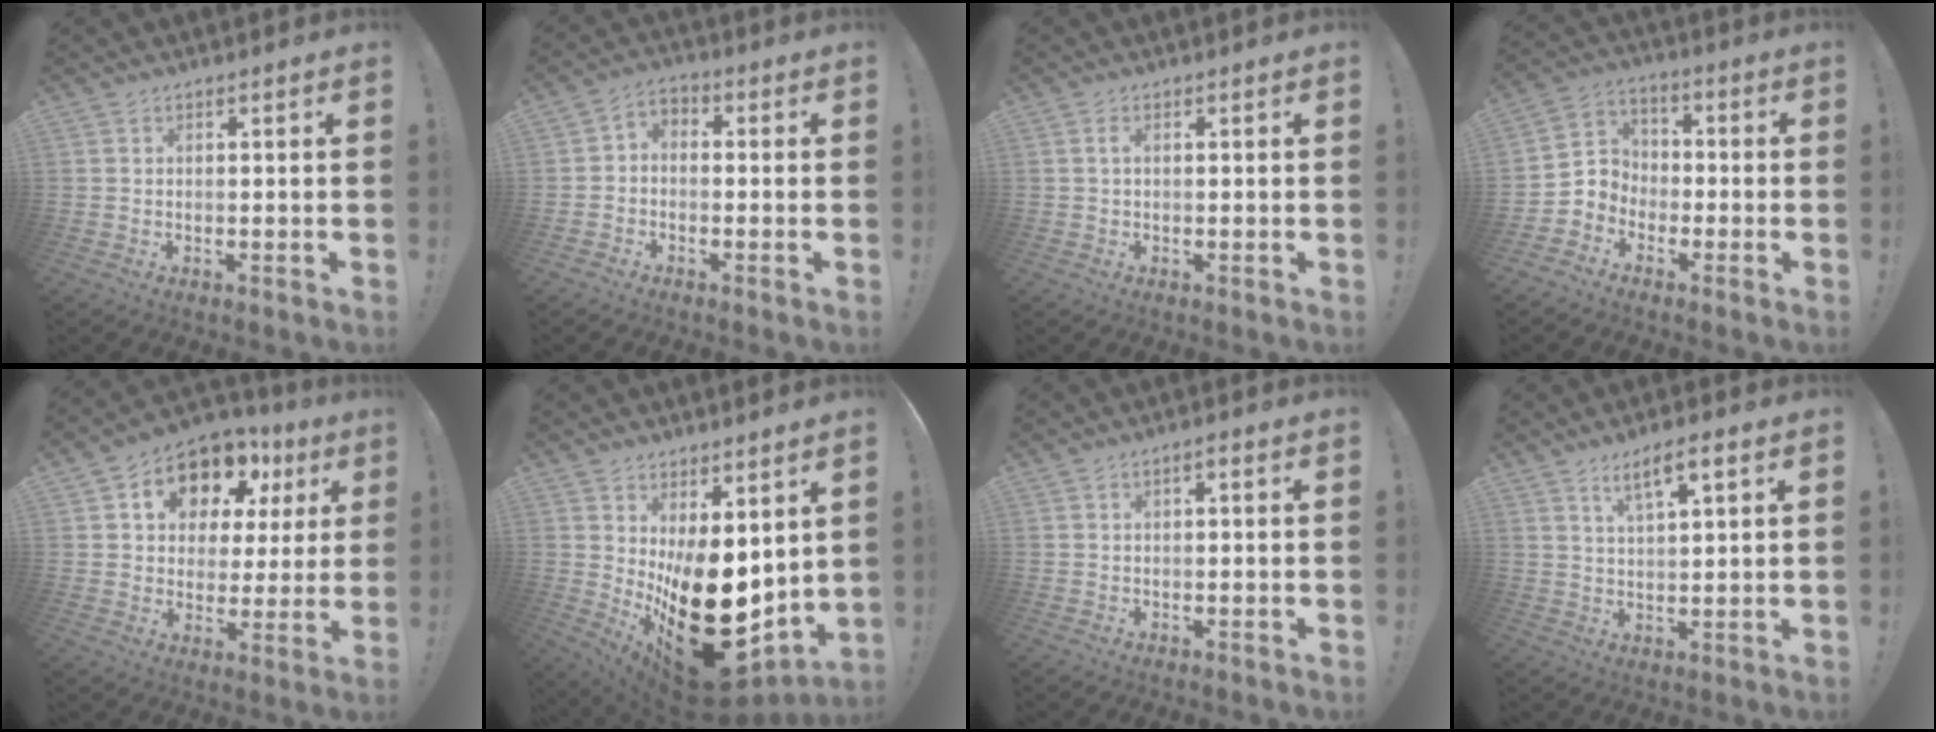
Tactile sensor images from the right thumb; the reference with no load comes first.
{"total": 3.6, "force": [-2.5, 2.2, 1.4], "torque": [-0.026, 0.015, -0.047]}
{"total": 0.9, "force": [0.0, 0.1, 0.9], "torque": [-0.018, 0.002, -0.002]}
{"total": 6.6, "force": [-4.1, 5.2, 0.4], "torque": [-0.023, 0.025, -0.071]}
{"total": 12.5, "force": [7.1, 8.4, 5.9], "torque": [-0.101, -0.048, 0.132]}
{"total": 21.9, "force": [-3.9, 12.0, 17.9], "torque": [-0.272, 0.009, -0.033]}
{"total": 1.1, "force": [-0.3, 0.1, 1.0], "torque": [-0.019, 0.005, -0.007]}
{"total": 6.4, "force": [3.7, 1.4, 5.1], "torque": [-0.080, -0.014, 0.058]}